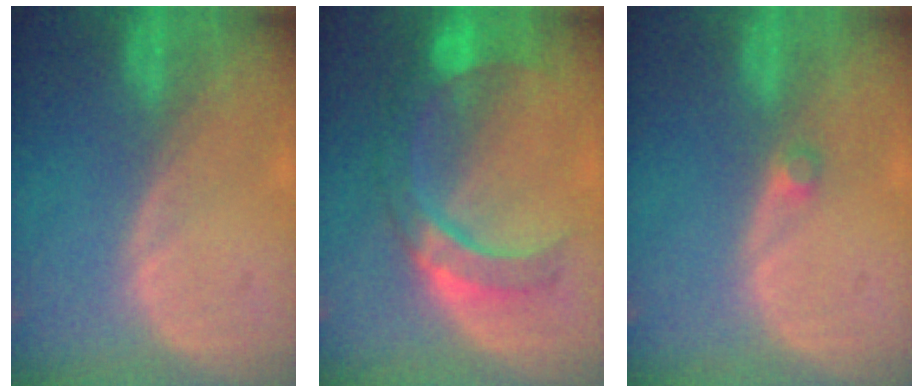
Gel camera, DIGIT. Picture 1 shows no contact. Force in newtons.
{"total": 7.9, "press": 7.8, "slide": 1.7}
{"total": 1.3, "press": 1.1, "slide": 0.6}